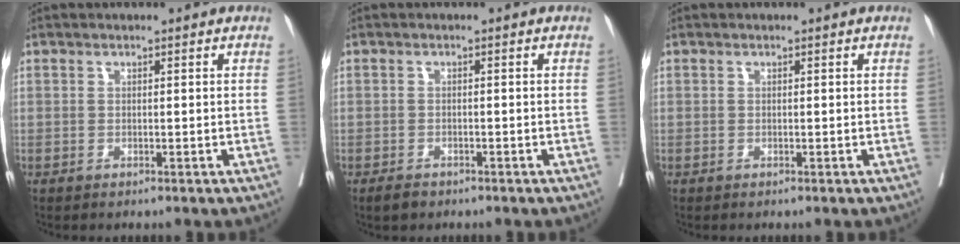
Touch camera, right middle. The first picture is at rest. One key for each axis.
{"total": 1.8, "fx": -1.4, "fy": 0.9, "fz": 0.7, "tx": -0.015, "ty": -0.001, "tz": -0.018}
{"total": 0.0}